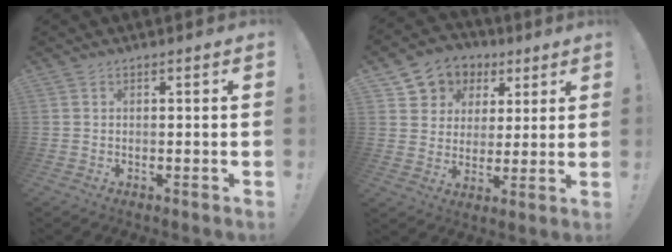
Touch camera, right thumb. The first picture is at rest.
{"total": 8.6, "force": [3.5, 7.6, 1.7], "torque": [-0.025, -0.025, 0.072]}